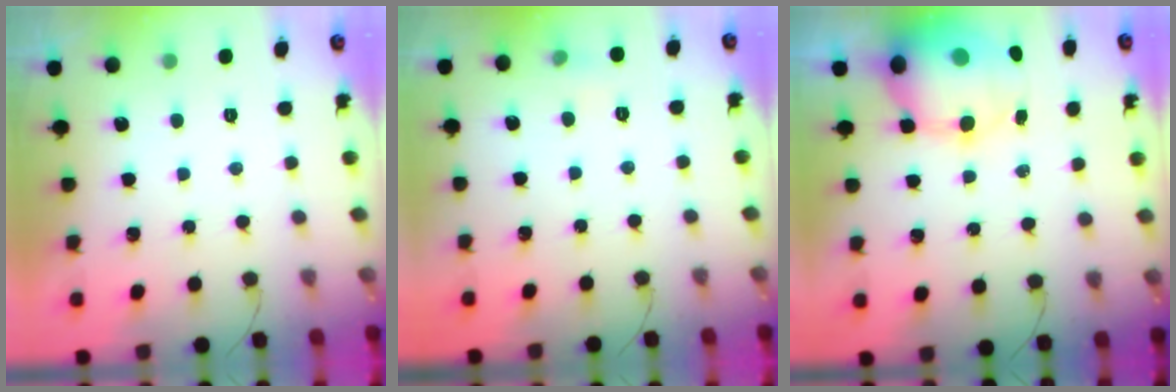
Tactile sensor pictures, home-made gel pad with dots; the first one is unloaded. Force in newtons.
{"total": 3.5, "press": 3.3, "slide": 1.1}
{"total": 11.5, "press": 11.2, "slide": 2.4}